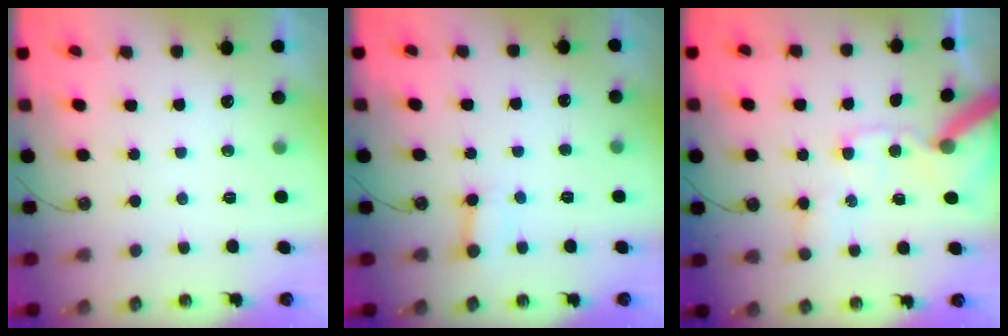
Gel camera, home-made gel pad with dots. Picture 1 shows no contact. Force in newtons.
{"total": 4.2, "press": 4.2, "slide": 0.6}
{"total": 13.5, "press": 13.4, "slide": 1.9}